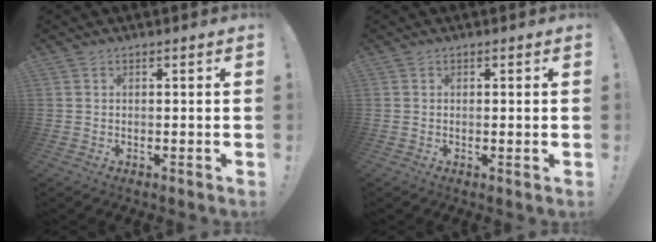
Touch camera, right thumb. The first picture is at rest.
{"total": 0.9, "force": [0.2, -0.3, 0.8], "torque": [-0.009, -0.004, 0.000]}